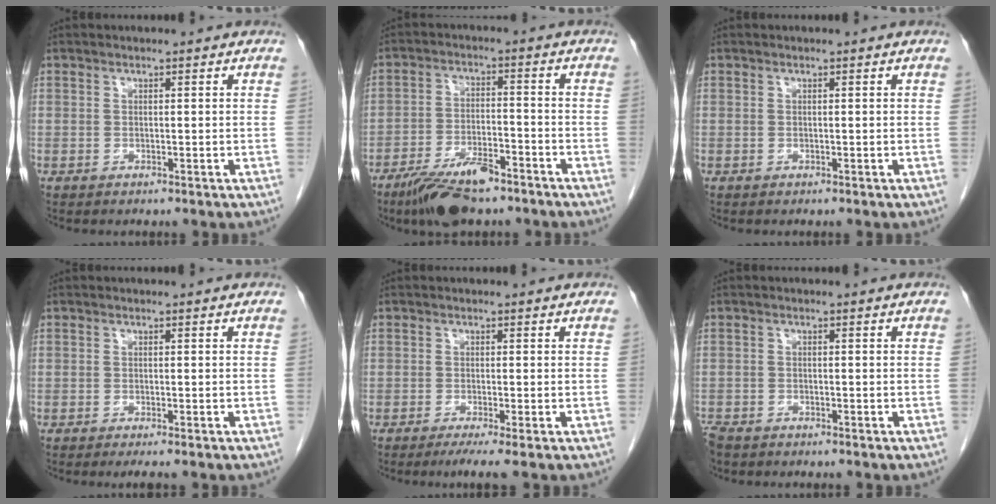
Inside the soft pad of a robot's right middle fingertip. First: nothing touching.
{"total": 9.5, "force": [-6.9, 2.7, 5.9], "torque": [-0.109, -0.010, -0.122]}
{"total": 0.0}
{"total": 1.8, "force": [-1.4, 0.0, 1.1], "torque": [-0.014, -0.005, -0.018]}
{"total": 3.3, "force": [-2.1, -0.2, 2.5], "torque": [-0.036, -0.010, -0.036]}
{"total": 3.1, "force": [-2.6, 1.4, 0.9], "torque": [-0.022, -0.004, -0.047]}